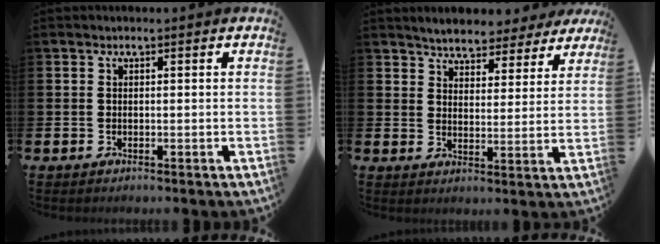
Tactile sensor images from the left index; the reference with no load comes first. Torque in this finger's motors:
{"motor_torque": [1.08, -1.06, 0.49, 0.07]}